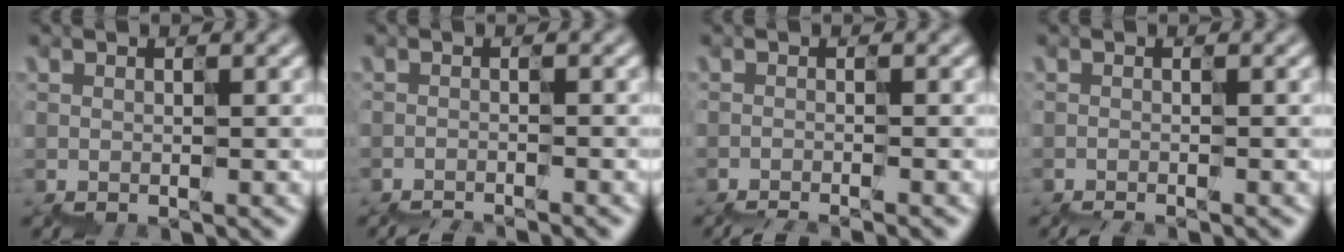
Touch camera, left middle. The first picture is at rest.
{"total": 2.0, "force": [-1.8, -0.5, -0.6], "torque": [0.002, -0.015, -0.034]}
{"total": 1.4, "force": [-1.4, -0.3, -0.2], "torque": [-0.001, -0.015, -0.028]}
{"total": 0.9, "force": [-0.8, -0.2, -0.2], "torque": [-0.001, -0.014, -0.018]}